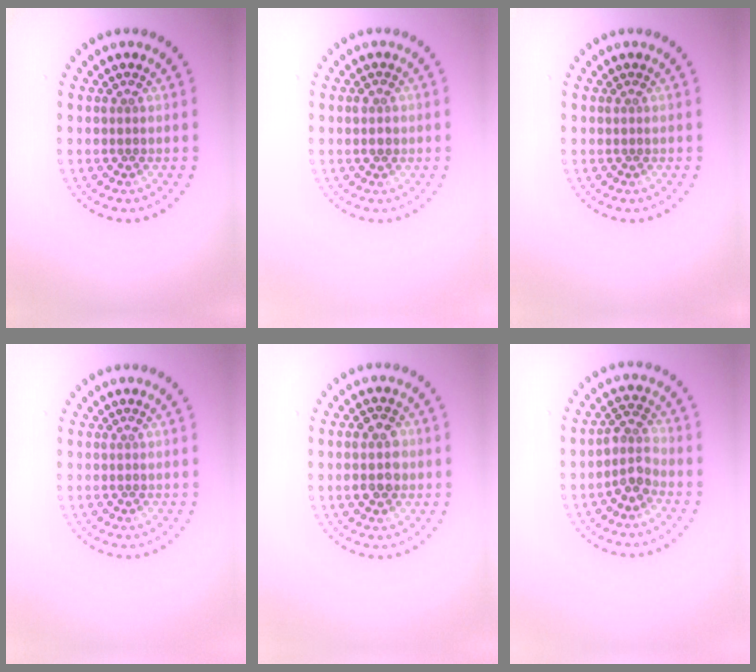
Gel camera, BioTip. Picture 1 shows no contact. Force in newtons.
{"total": 1.5, "press": 1.5, "slide": 0.2}
{"total": 0.0}
{"total": 0.0}
{"total": 3.5, "press": 3.5, "slide": 0.3}
{"total": 2.4, "press": 1.9, "slide": 1.5}